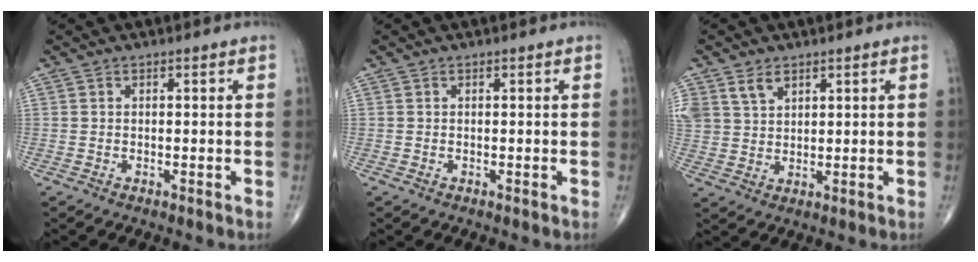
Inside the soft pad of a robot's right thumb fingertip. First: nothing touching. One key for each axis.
{"total": 0.0}
{"total": 6.1, "fx": 3.5, "fy": 4.2, "fz": 2.8, "tx": -0.046, "ty": -0.011, "tz": 0.078}